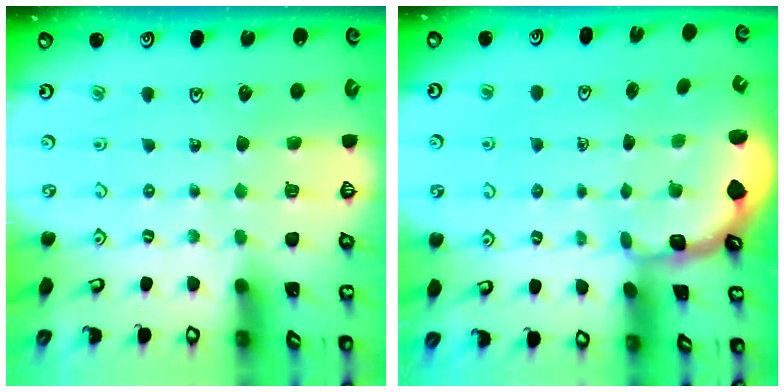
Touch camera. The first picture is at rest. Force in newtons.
{"total": 1.8, "press": 1.7, "slide": 0.5}